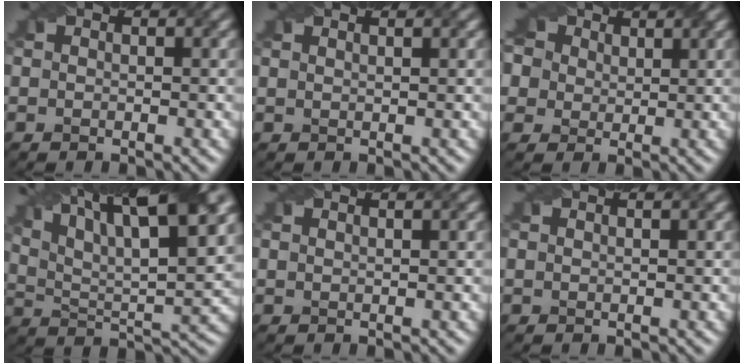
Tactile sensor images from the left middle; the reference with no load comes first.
{"total": 1.1, "force": [1.0, 0.1, 0.5], "torque": [0.000, 0.001, 0.003]}
{"total": 8.5, "force": [4.0, 6.5, 3.8], "torque": [-0.065, 0.034, 0.038]}
{"total": 16.9, "force": [10.5, 5.9, 11.9], "torque": [-0.202, 0.050, 0.152]}
{"total": 1.4, "force": [1.1, 0.3, 0.7], "torque": [0.003, 0.002, -0.001]}
{"total": 0.6, "force": [0.5, -0.3, 0.2], "torque": [-0.004, 0.005, 0.000]}